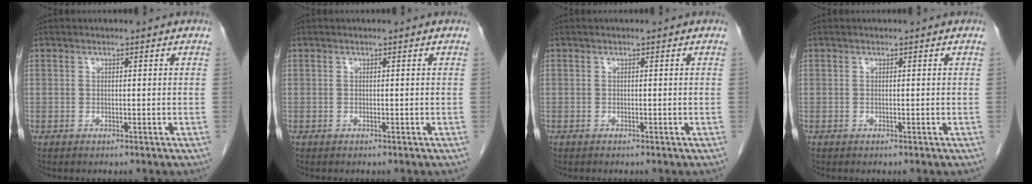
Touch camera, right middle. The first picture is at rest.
{"total": 0.0}
{"total": 0.0}
{"total": 0.0}